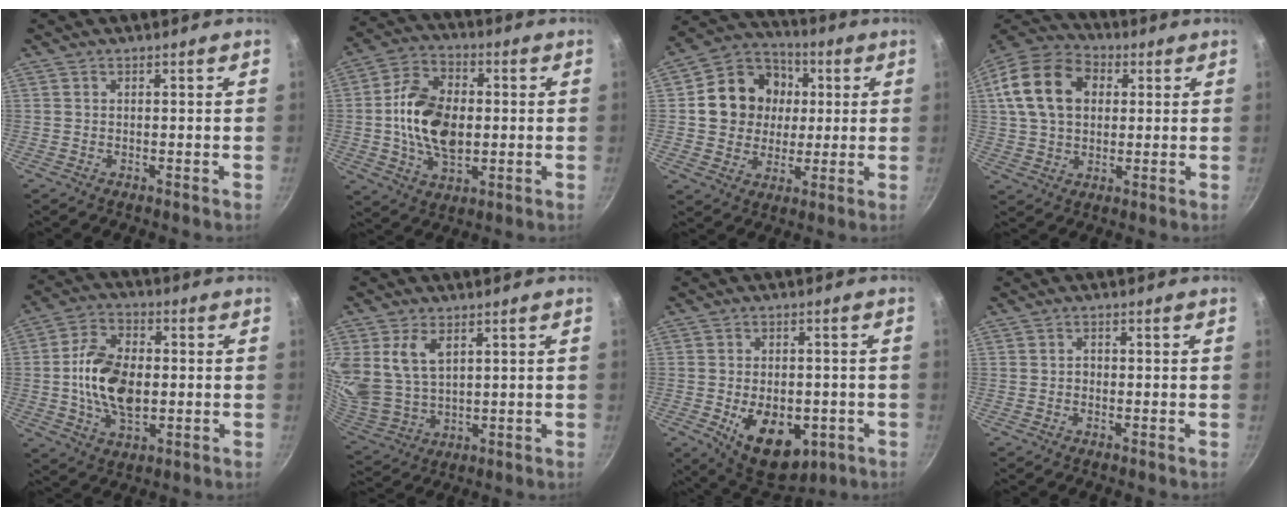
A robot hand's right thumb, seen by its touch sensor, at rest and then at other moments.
{"total": 15.2, "force": [0.0, 9.9, 11.5], "torque": [-0.184, 0.011, -0.008]}
{"total": 15.2, "force": [2.2, 13.4, 6.9], "torque": [-0.091, 0.018, 0.031]}
{"total": 17.1, "force": [4.0, 12.3, 11.1], "torque": [-0.186, 0.019, 0.060]}
{"total": 13.9, "force": [-0.4, 8.7, 10.9], "torque": [-0.180, 0.012, -0.013]}
{"total": 12.1, "force": [4.7, 7.9, 7.8], "torque": [-0.148, -0.030, 0.105]}
{"total": 14.0, "force": [-4.2, 8.9, 10.1], "torque": [-0.114, -0.001, -0.045]}
{"total": 1.2, "force": [-0.3, 1.0, 0.5], "torque": [-0.008, 0.005, -0.005]}